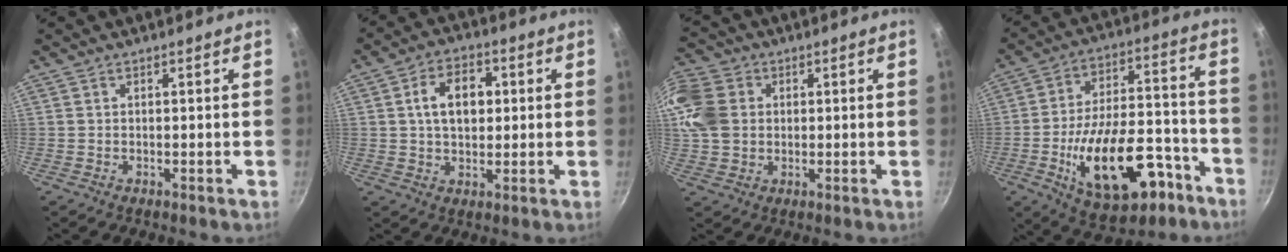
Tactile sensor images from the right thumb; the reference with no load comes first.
{"total": 9.3, "force": [1.5, 6.2, 6.7], "torque": [-0.088, 0.010, 0.019]}
{"total": 13.3, "force": [2.2, 10.9, 7.3], "torque": [-0.150, 0.010, 0.033]}
{"total": 22.8, "force": [-9.4, 11.6, 17.2], "torque": [-0.244, 0.066, -0.127]}